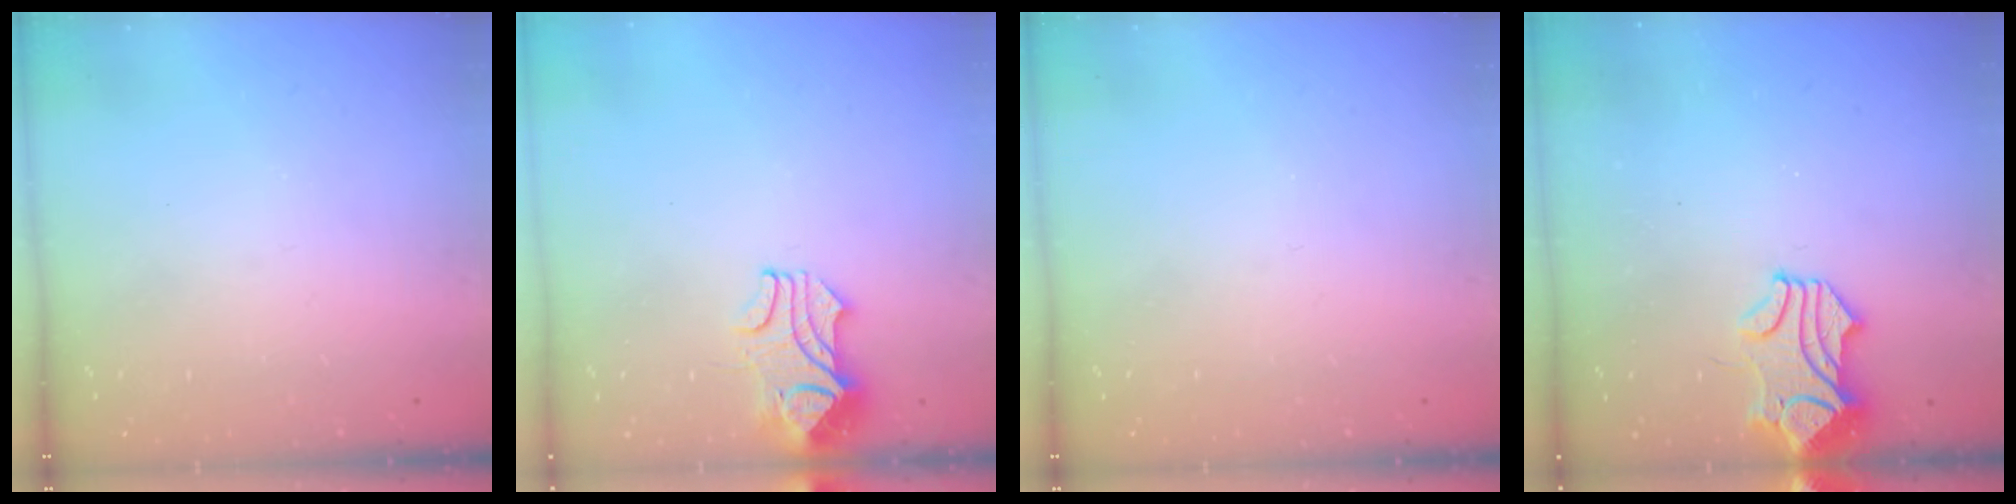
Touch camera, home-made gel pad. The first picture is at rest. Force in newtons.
{"total": 2.2, "press": 2.1, "slide": 0.8}
{"total": 0.0}
{"total": 1.7, "press": 1.4, "slide": 1.0}